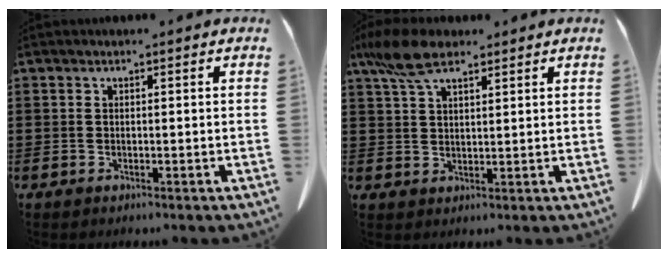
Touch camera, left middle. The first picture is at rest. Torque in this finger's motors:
{"motor_torque": [1.38, 0.77, 0.24, 0.14]}